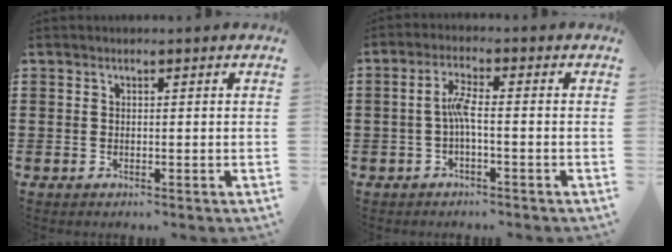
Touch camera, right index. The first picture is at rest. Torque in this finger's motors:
{"motor_torque": [0.79, -0.43, 0.14, 0.13]}